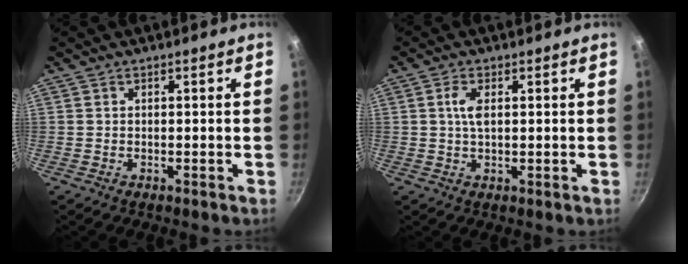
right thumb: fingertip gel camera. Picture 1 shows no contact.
{"total": 3.4, "force": [0.8, 1.4, 3.0], "torque": [-0.066, 0.004, 0.015]}